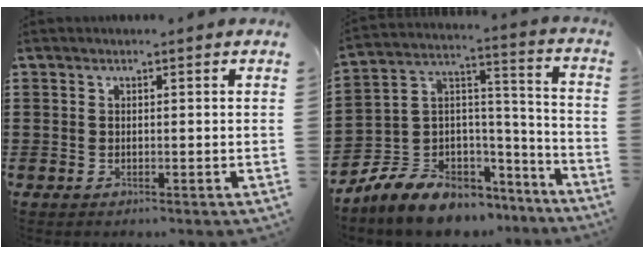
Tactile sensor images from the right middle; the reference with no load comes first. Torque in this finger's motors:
{"motor_torque": [2.14, 0.00, 1.05, 0.21]}